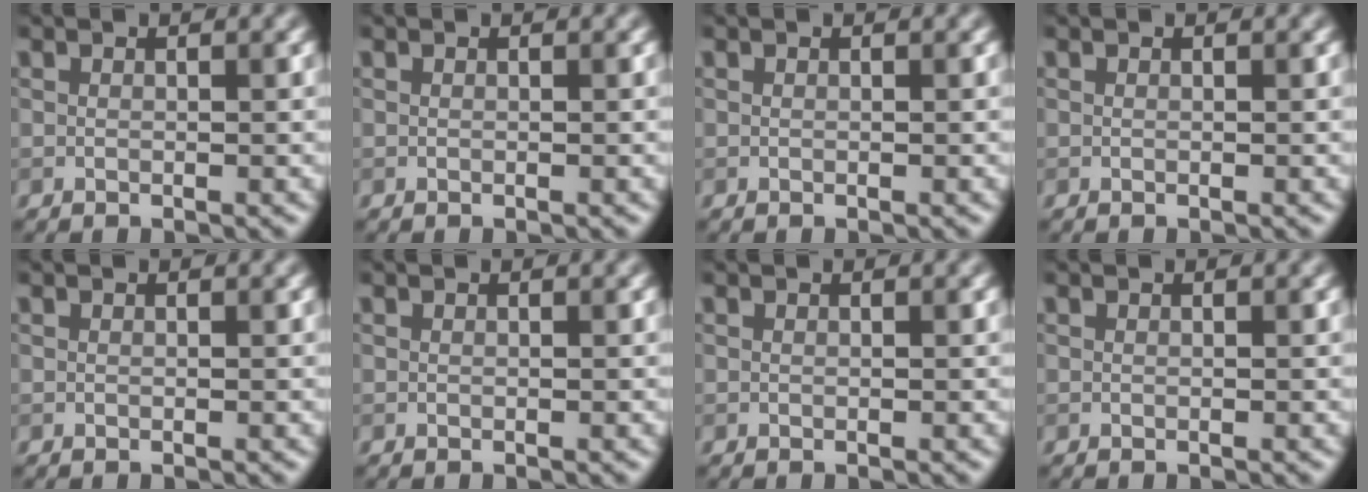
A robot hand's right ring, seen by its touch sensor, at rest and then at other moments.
{"total": 0.0}
{"total": 0.0}
{"total": 0.0}
{"total": 0.0}
{"total": 0.0}
{"total": 0.0}
{"total": 0.0}